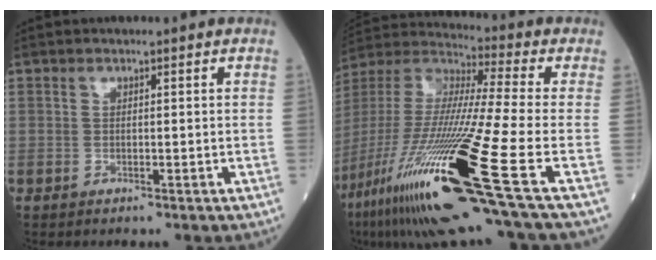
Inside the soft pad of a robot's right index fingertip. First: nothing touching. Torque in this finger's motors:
{"motor_torque": [1.79, -0.35, 1.05, 0.21]}